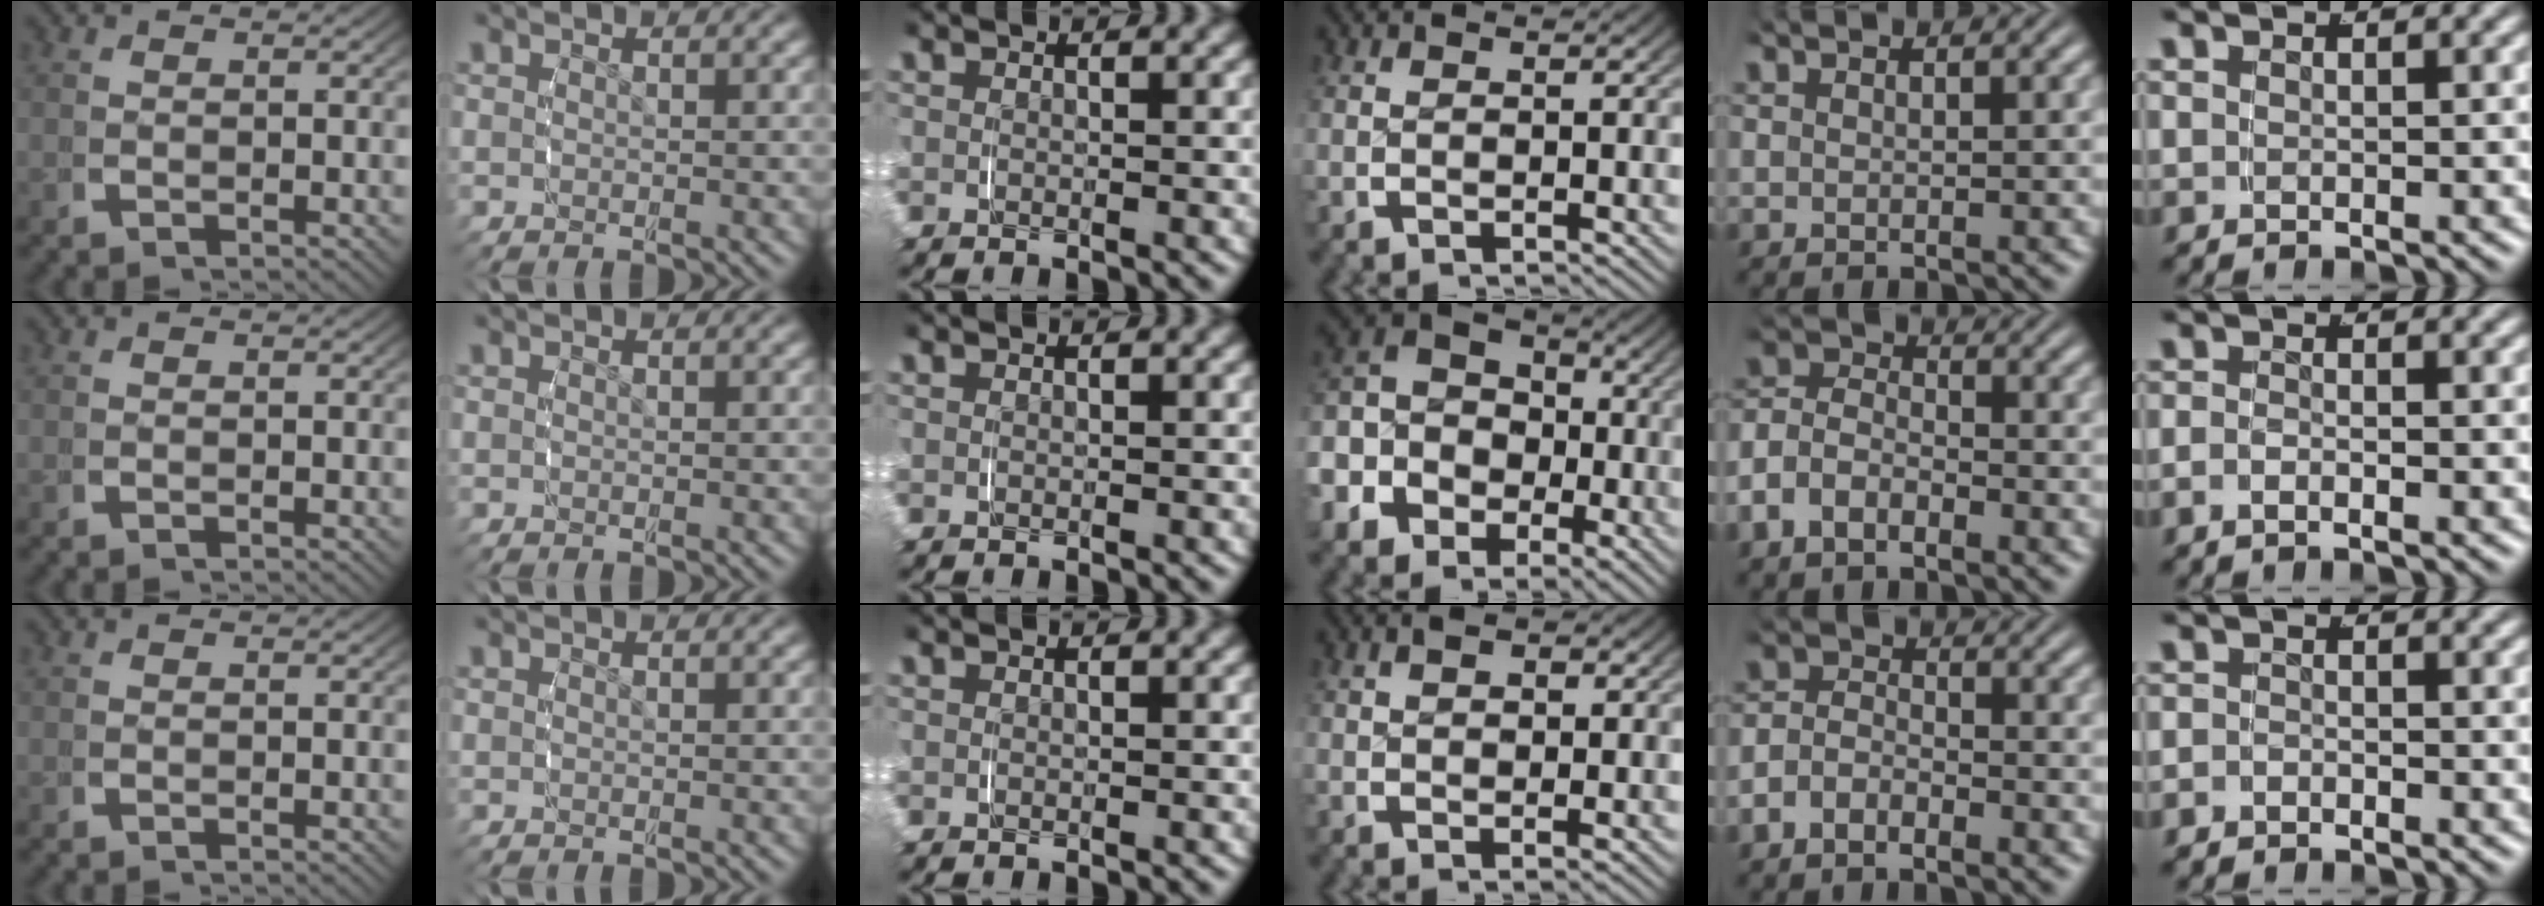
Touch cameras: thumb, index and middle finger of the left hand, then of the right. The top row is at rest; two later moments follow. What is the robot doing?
{"motion": "grasp_and_lifting", "object": "scarf"}